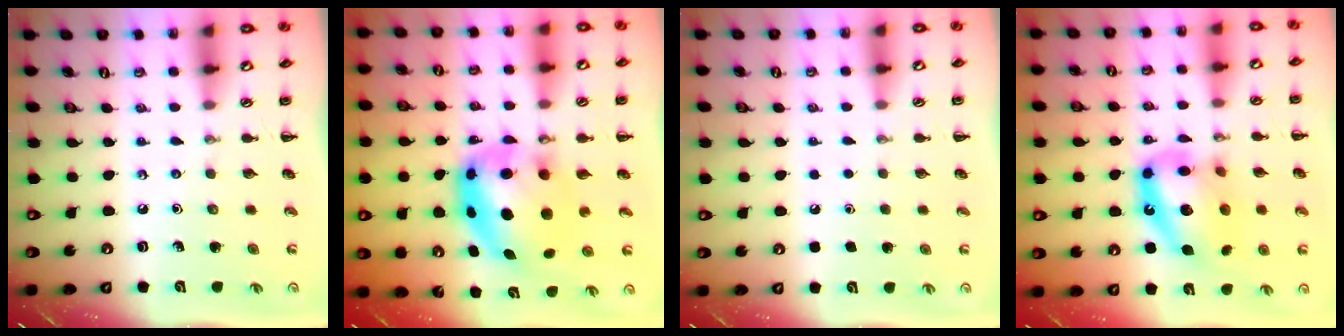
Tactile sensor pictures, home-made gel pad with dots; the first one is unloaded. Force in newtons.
{"total": 9.0, "press": 8.7, "slide": 2.3}
{"total": 2.3, "press": 2.3, "slide": 0.1}
{"total": 17.3, "press": 16.9, "slide": 4.0}